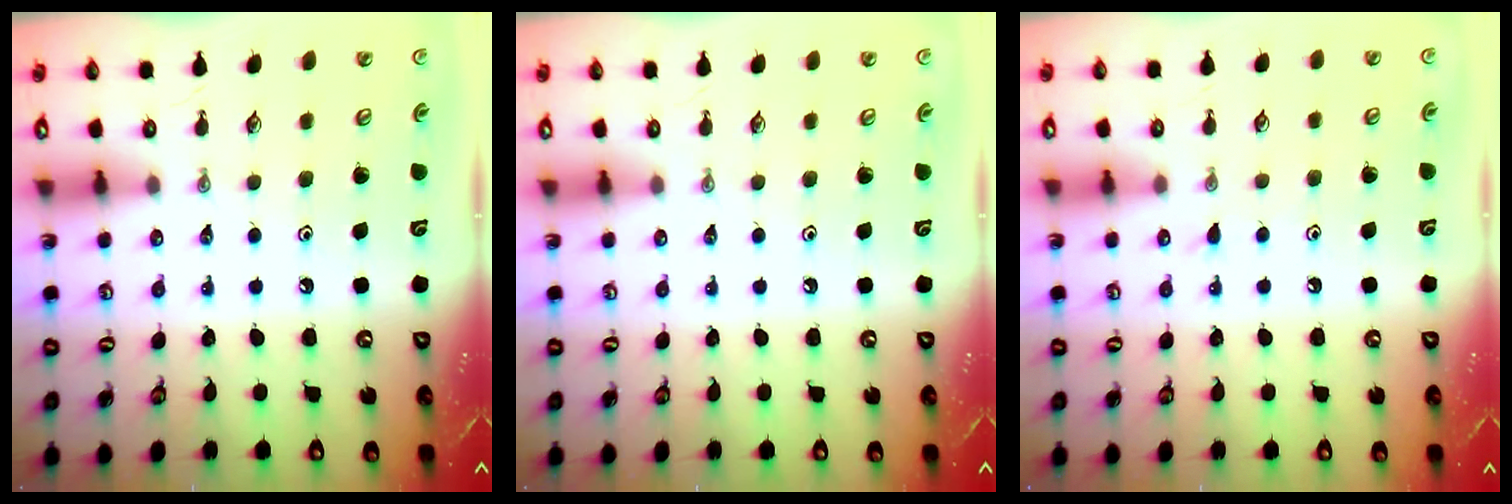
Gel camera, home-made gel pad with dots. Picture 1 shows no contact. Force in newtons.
{"total": 0.0}
{"total": 6.5, "press": 6.5, "slide": 0.7}